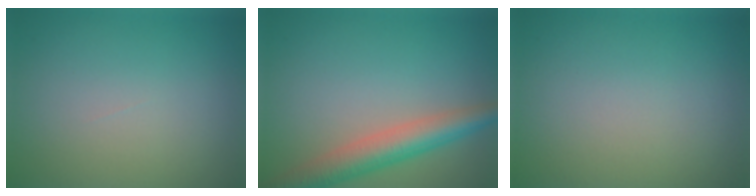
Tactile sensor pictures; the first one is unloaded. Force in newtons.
{"total": 5.4, "press": 5.4, "slide": 0.4}
{"total": 0.0}